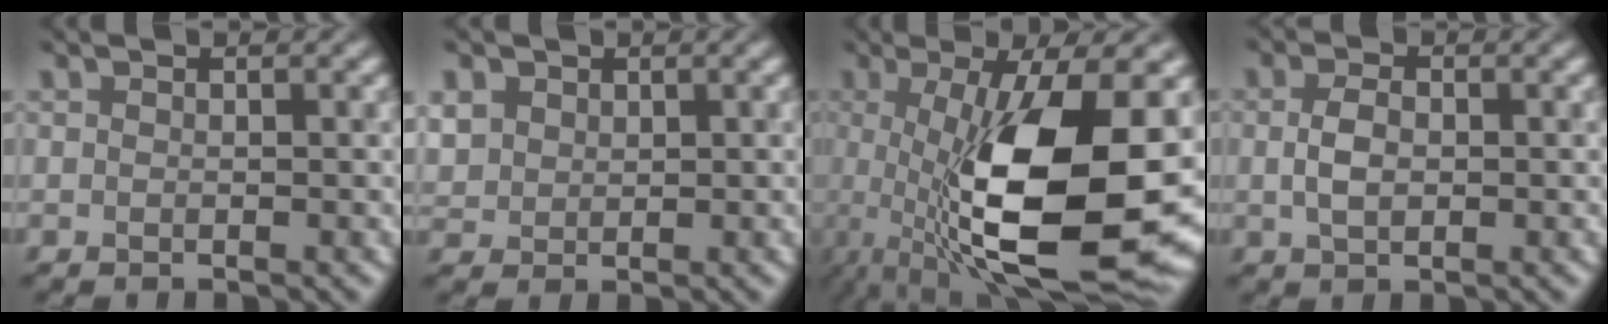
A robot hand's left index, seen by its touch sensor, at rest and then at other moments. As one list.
[{"total": 1.2, "force": [0.2, 1.1, -0.3], "torque": [-0.007, 0.001, 0.021]}, {"total": 13.4, "force": [-1.3, 4.2, 12.7], "torque": [-0.203, -0.017, -0.012]}, {"total": 1.4, "force": [-0.6, 1.0, 0.8], "torque": [-0.027, 0.000, 0.000]}]